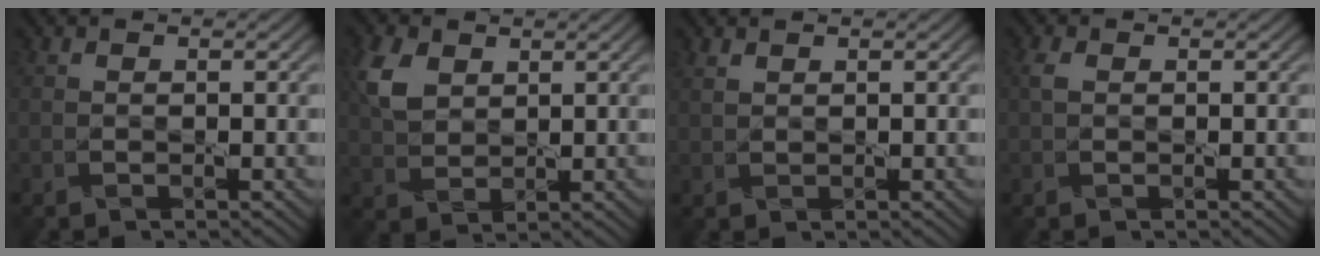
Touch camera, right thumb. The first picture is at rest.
{"total": 5.3, "force": [2.2, 3.6, 3.2], "torque": [-0.083, 0.004, 0.046]}
{"total": 1.1, "force": [0.9, 0.4, 0.5], "torque": [-0.022, -0.001, 0.023]}
{"total": 1.2, "force": [0.3, 0.7, 0.9], "torque": [-0.025, 0.005, 0.003]}